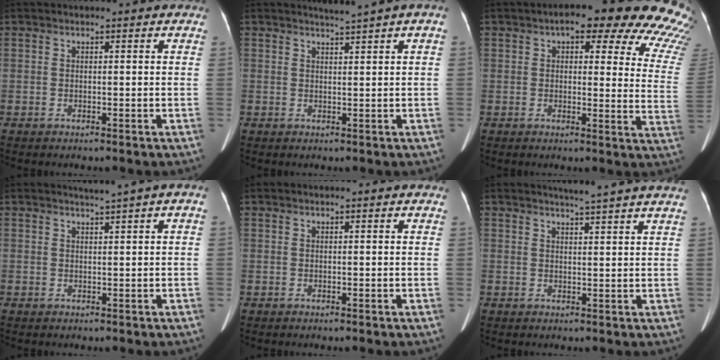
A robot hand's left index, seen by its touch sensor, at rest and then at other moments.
{"total": 1.1, "force": [1.0, -0.3, 0.5], "torque": [-0.003, 0.002, 0.018]}
{"total": 17.9, "force": [14.3, 5.9, 9.1], "torque": [-0.071, -0.020, 0.130]}
{"total": 1.1, "force": [0.6, 0.1, 0.9], "torque": [-0.011, 0.010, 0.012]}
{"total": 0.0}
{"total": 5.5, "force": [5.1, -0.3, 1.9], "torque": [-0.026, 0.013, 0.053]}